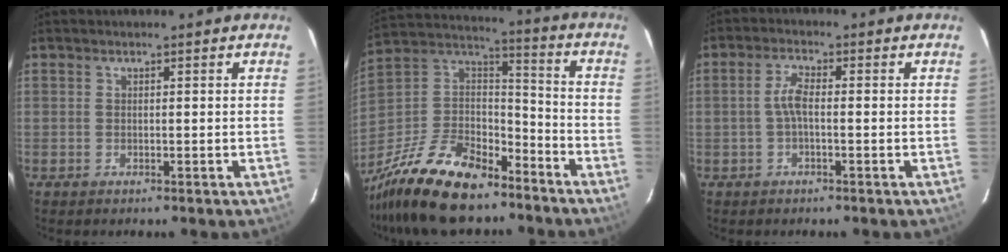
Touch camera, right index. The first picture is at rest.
{"total": 23.6, "force": [-17.0, 10.6, 12.4], "torque": [-0.277, 0.009, -0.284]}
{"total": 3.2, "force": [-0.5, 0.9, 3.0], "torque": [-0.065, 0.009, -0.012]}